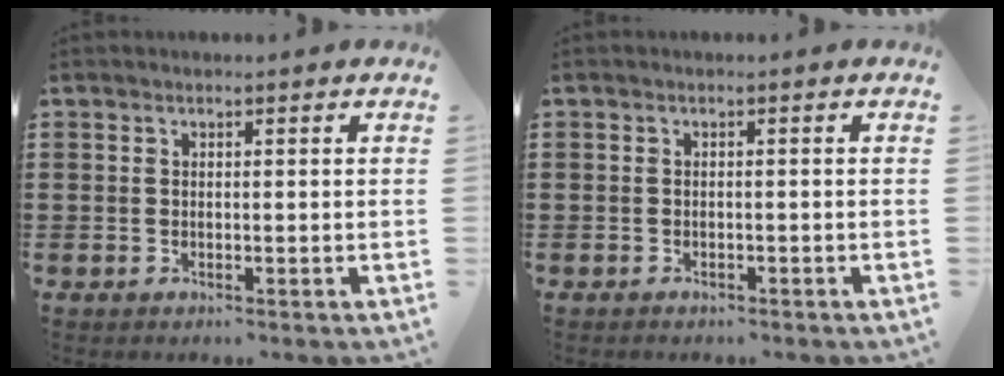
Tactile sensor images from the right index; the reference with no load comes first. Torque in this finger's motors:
{"motor_torque": [-0.02, -0.08, -0.13, 0.00]}